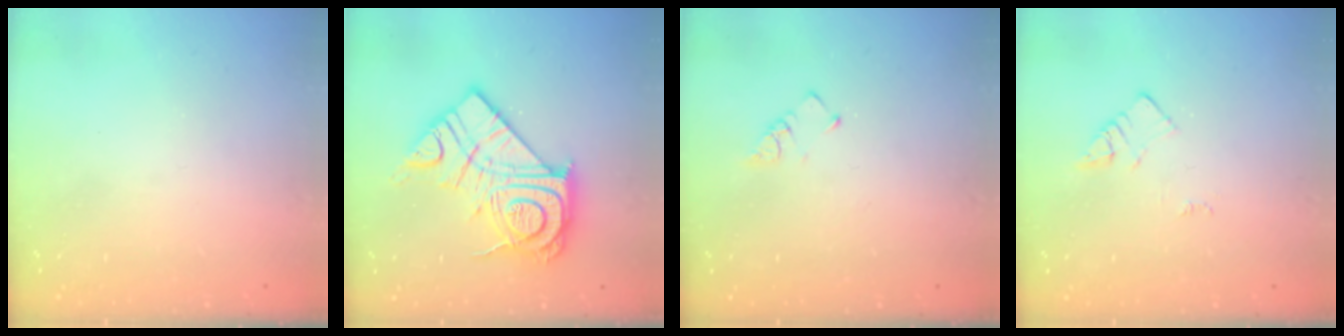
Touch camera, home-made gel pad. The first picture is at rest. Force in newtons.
{"total": 20.7, "press": 20.7, "slide": 1.7}
{"total": 1.9, "press": 1.9, "slide": 0.3}
{"total": 2.1, "press": 2.1, "slide": 0.3}